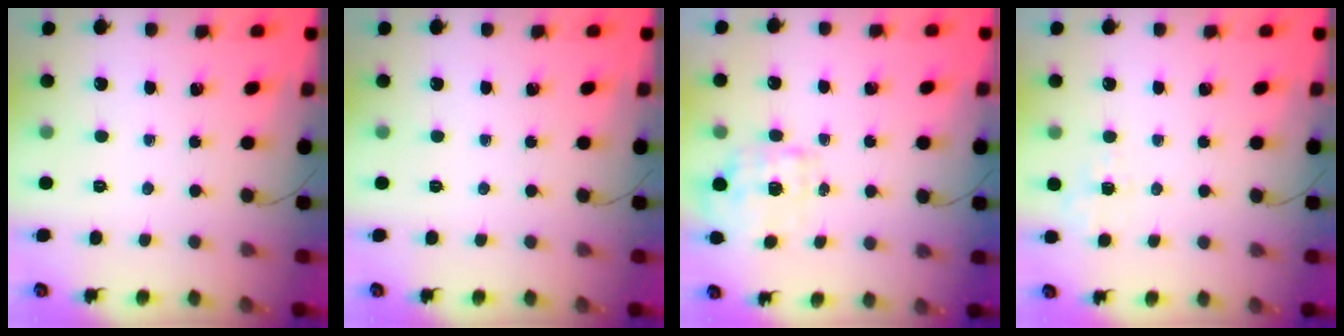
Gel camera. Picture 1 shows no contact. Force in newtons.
{"total": 0.0}
{"total": 1.2, "press": 1.0, "slide": 0.7}
{"total": 1.9, "press": 1.1, "slide": 1.6}